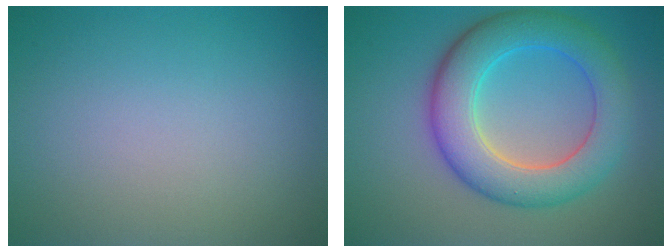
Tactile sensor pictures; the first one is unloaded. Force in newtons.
{"total": 7.6, "press": 7.6, "slide": 0.2}